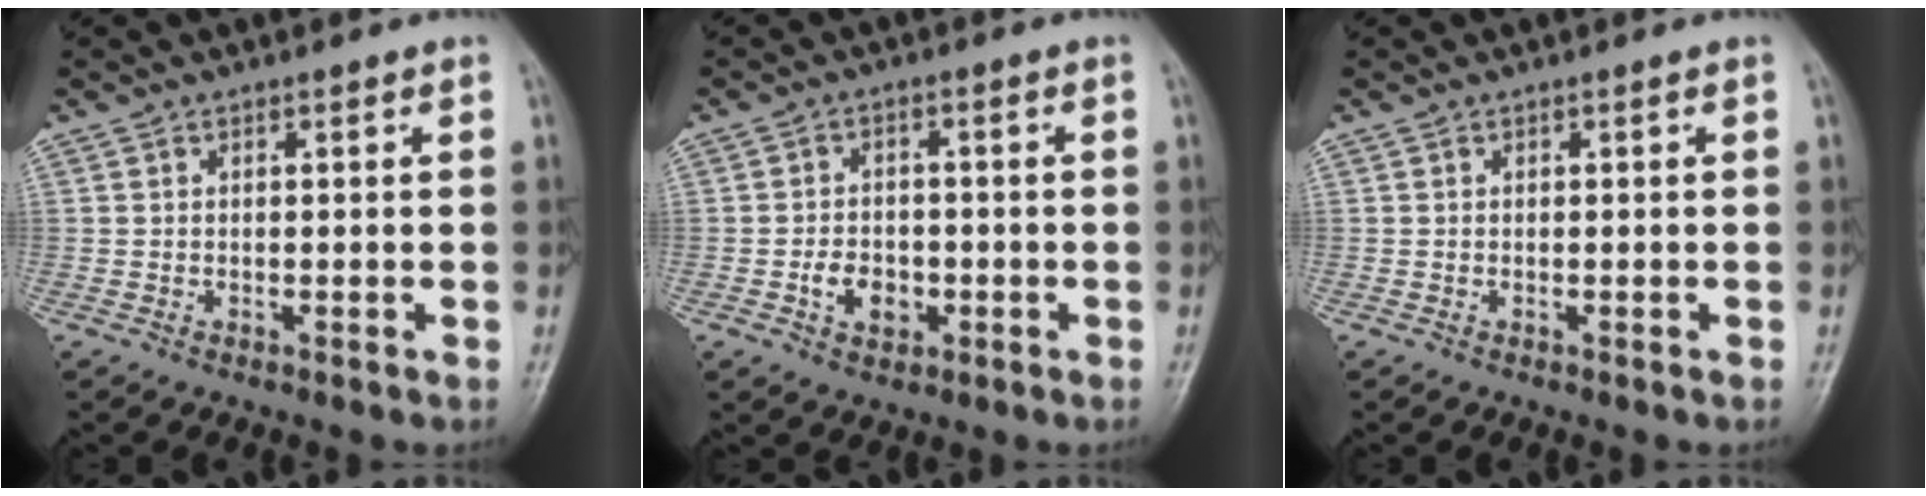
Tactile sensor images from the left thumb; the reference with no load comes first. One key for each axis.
{"total": 5.4, "fx": -1.6, "fy": 4.0, "fz": 3.2, "tx": -0.038, "ty": 0.009, "tz": -0.027}
{"total": 0.0}